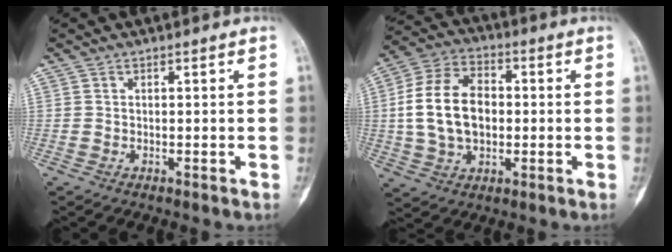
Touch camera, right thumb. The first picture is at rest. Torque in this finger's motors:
{"motor_torque": [0.17, 0.52, 0.93, -0.68, 0.40]}